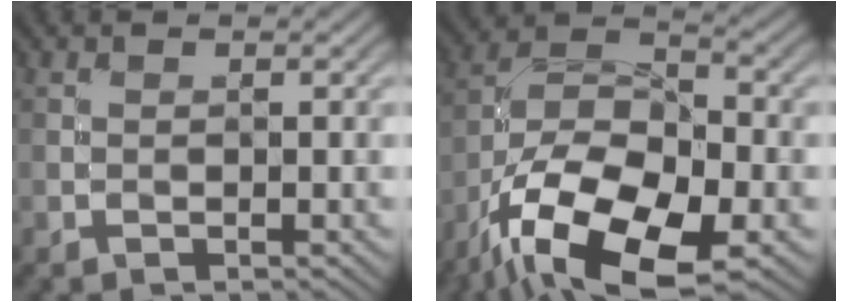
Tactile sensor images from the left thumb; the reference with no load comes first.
{"total": 16.3, "force": [-9.3, 7.2, 11.3], "torque": [-0.224, -0.021, -0.178]}